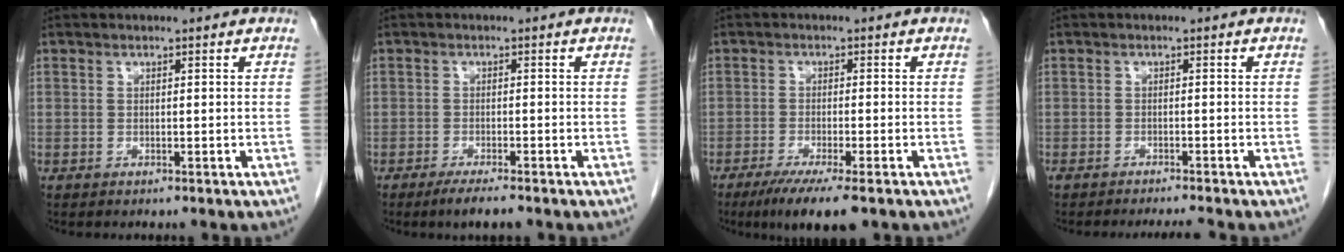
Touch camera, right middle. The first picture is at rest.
{"total": 3.2, "force": [-2.4, 0.2, 2.1], "torque": [-0.038, -0.007, -0.042]}
{"total": 7.5, "force": [-5.0, 0.5, 5.5], "torque": [-0.085, -0.019, -0.078]}
{"total": 3.6, "force": [-3.3, -0.5, 1.3], "torque": [-0.018, -0.005, -0.050]}